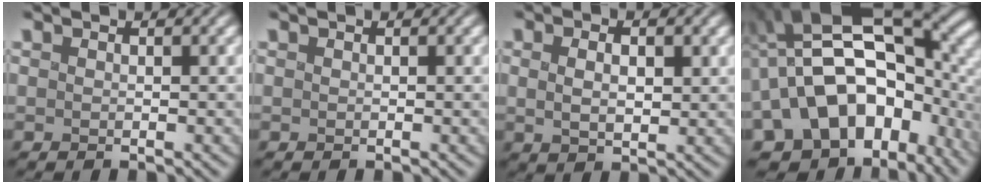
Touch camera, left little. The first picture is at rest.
{"total": 0.0}
{"total": 3.1, "force": [0.2, 1.7, 2.6], "torque": [-0.048, -0.006, 0.006]}
{"total": 19.7, "force": [-2.3, 13.5, 14.2], "torque": [-0.216, -0.006, -0.011]}